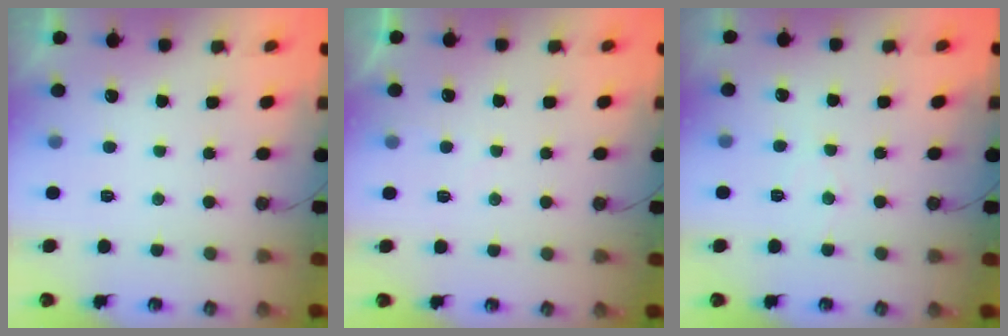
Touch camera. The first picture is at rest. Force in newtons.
{"total": 2.0, "press": 2.0, "slide": 0.3}
{"total": 4.9, "press": 4.8, "slide": 0.7}